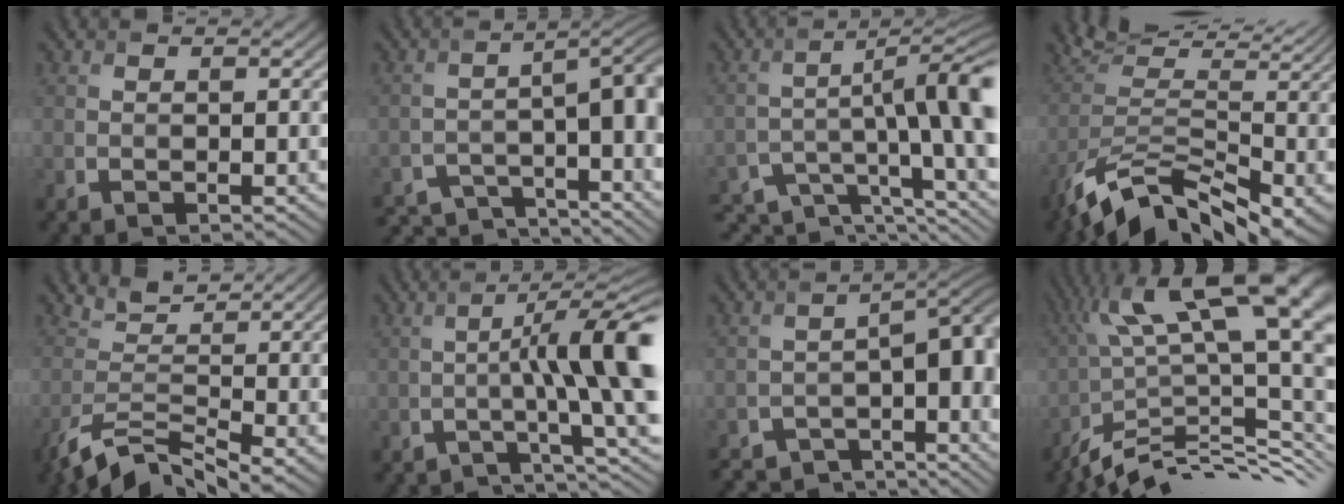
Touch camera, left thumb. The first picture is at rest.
{"total": 8.8, "force": [-6.3, 2.3, 5.8], "torque": [-0.085, -0.008, -0.091]}
{"total": 10.9, "force": [-5.9, 2.2, 9.0], "torque": [-0.133, -0.005, -0.083]}
{"total": 9.5, "force": [-4.2, 3.9, 7.6], "torque": [-0.147, 0.003, -0.067]}
{"total": 5.7, "force": [-3.7, 1.9, 3.9], "torque": [-0.084, -0.003, -0.072]}
{"total": 9.5, "force": [-1.4, 1.1, 9.4], "torque": [-0.132, 0.012, -0.028]}
{"total": 9.3, "force": [-7.0, 2.9, 5.4], "torque": [-0.081, -0.019, -0.101]}
{"total": 16.2, "force": [-1.0, 4.5, 15.5], "torque": [-0.237, 0.025, -0.018]}